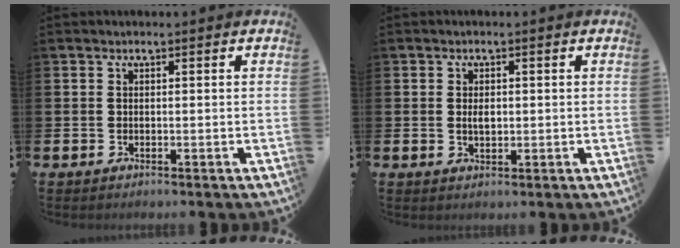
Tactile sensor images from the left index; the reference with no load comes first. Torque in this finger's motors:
{"motor_torque": [0.57, -0.08, 0.04, 0.09]}